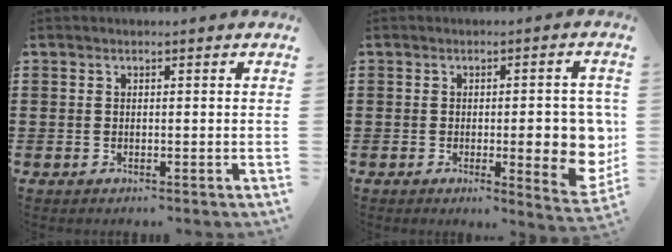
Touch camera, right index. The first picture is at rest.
{"total": 9.3, "force": [-0.6, 2.9, 8.8], "torque": [-0.095, -0.018, -0.009]}